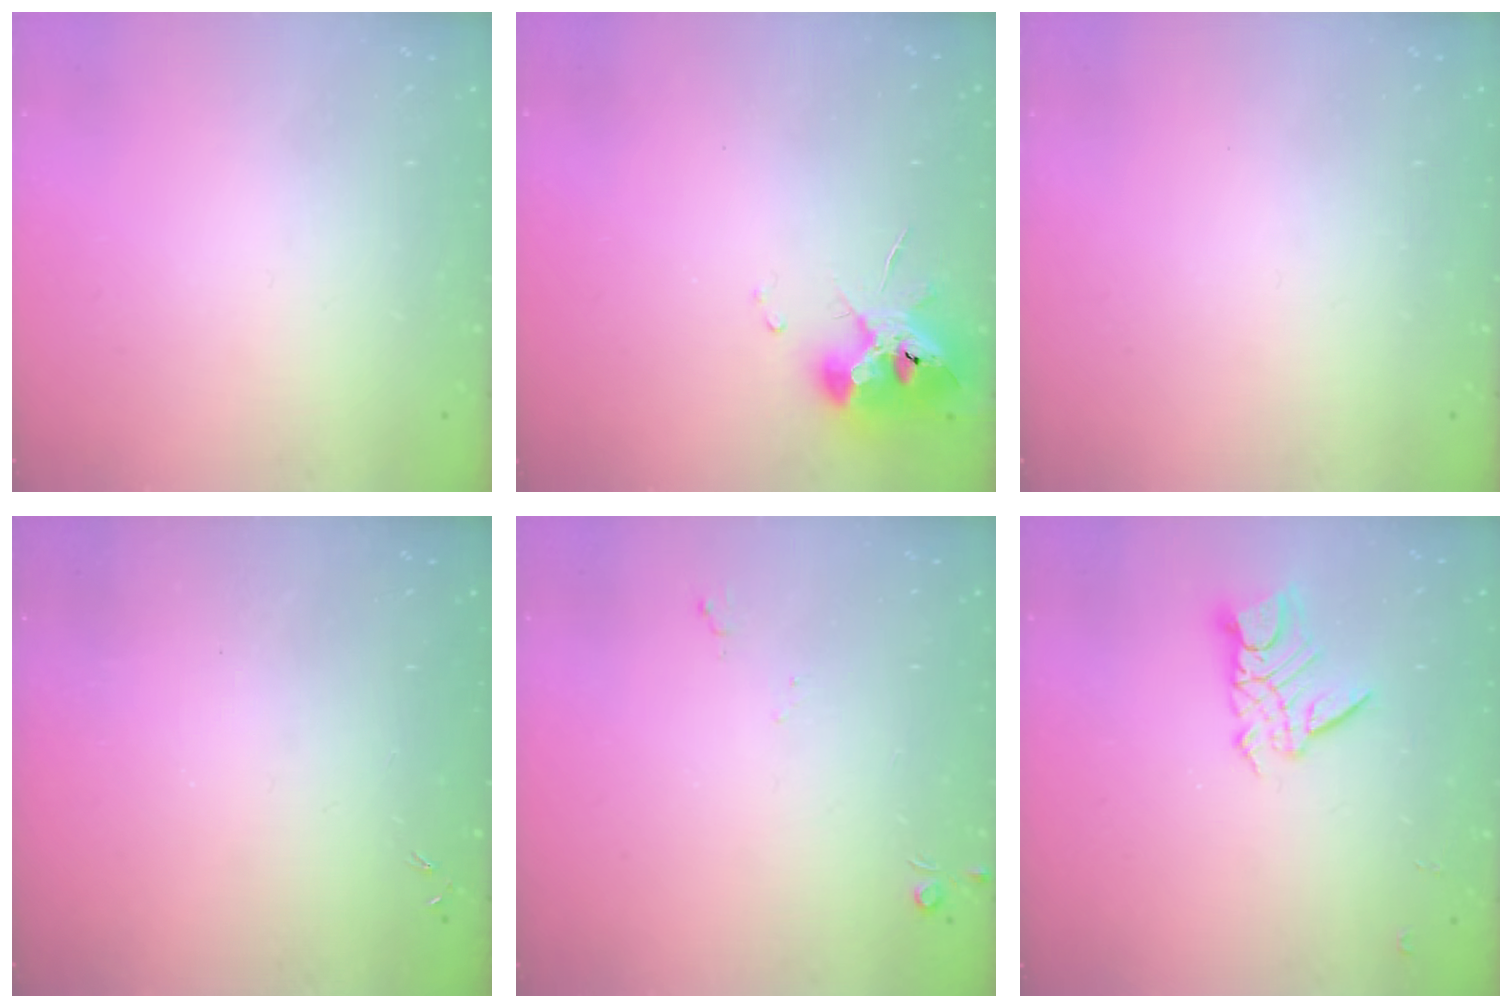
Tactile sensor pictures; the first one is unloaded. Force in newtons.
{"total": 11.2, "press": 11.2, "slide": 0.4}
{"total": 0.0}
{"total": 0.0}
{"total": 4.9, "press": 4.8, "slide": 0.7}
{"total": 10.0, "press": 10.0, "slide": 0.8}